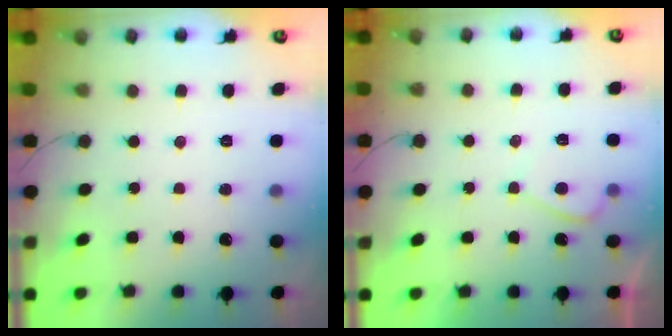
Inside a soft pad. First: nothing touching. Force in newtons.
{"total": 0.5, "press": 0.2, "slide": 0.5}